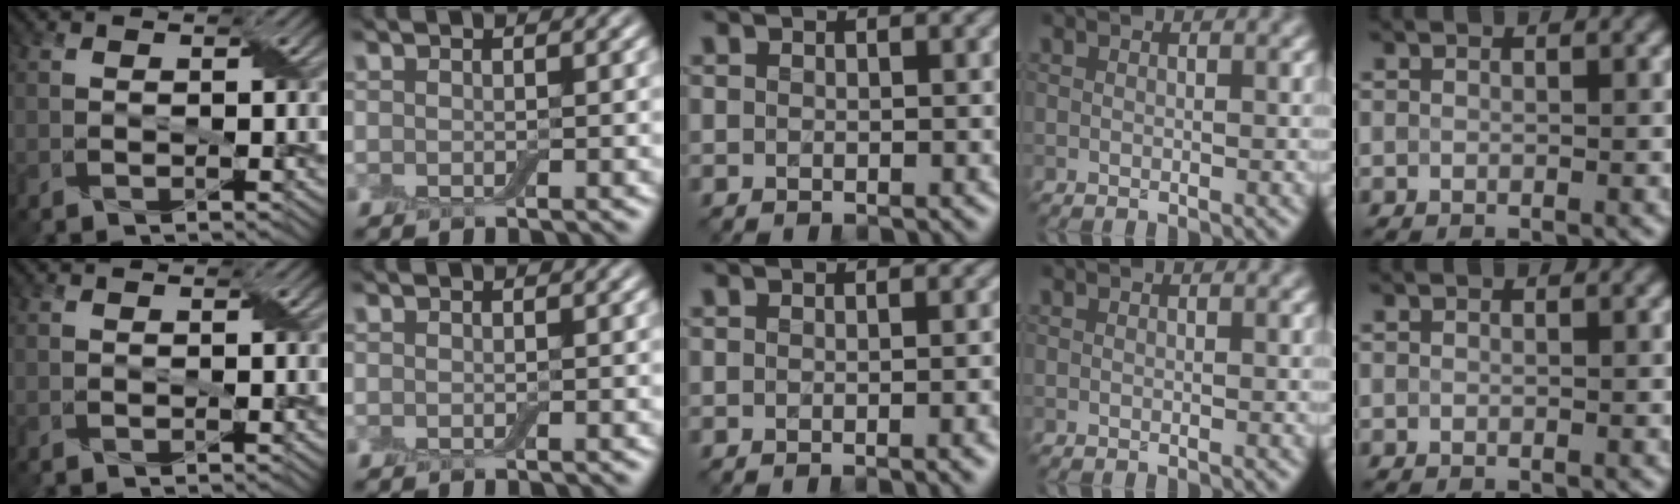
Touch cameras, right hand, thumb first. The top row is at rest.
{"middle": {"total": 2.9, "force": [-0.7, 0.9, 2.6], "torque": [-0.023, -0.001, -0.010]}}